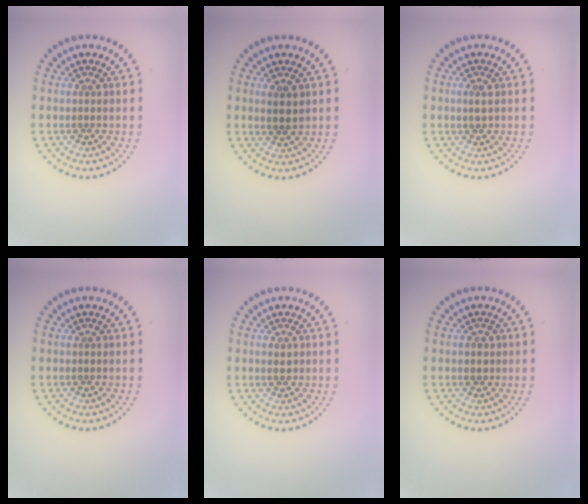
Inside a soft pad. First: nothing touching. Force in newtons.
{"total": 1.7, "press": 1.5, "slide": 0.7}
{"total": 0.9, "press": 0.9, "slide": 0.3}
{"total": 0.0}
{"total": 0.9, "press": 0.9, "slide": 0.0}
{"total": 1.1, "press": 1.0, "slide": 0.5}